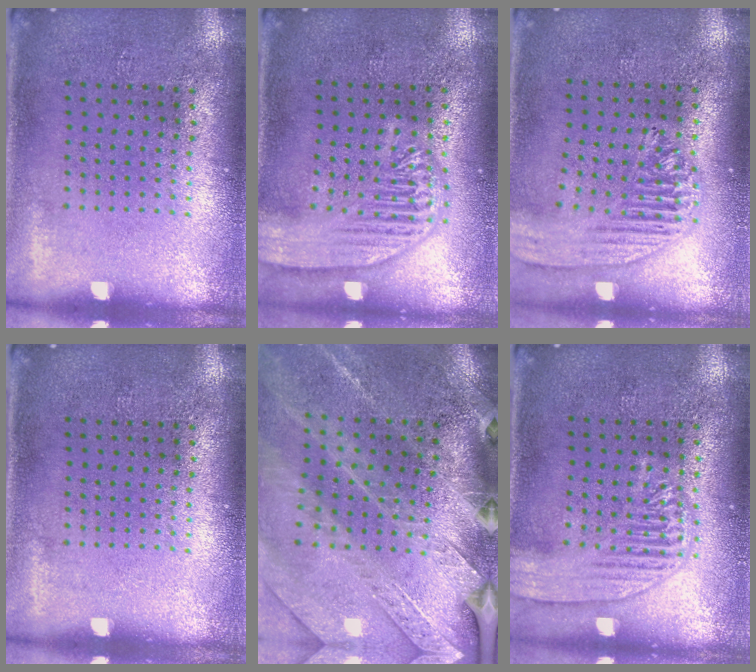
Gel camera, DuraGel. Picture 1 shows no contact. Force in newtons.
{"total": 3.7, "press": 3.7, "slide": 0.4}
{"total": 1.7, "press": 1.5, "slide": 0.7}
{"total": 0.0}
{"total": 2.8, "press": 2.8, "slide": 0.7}
{"total": 3.0, "press": 3.0, "slide": 0.3}